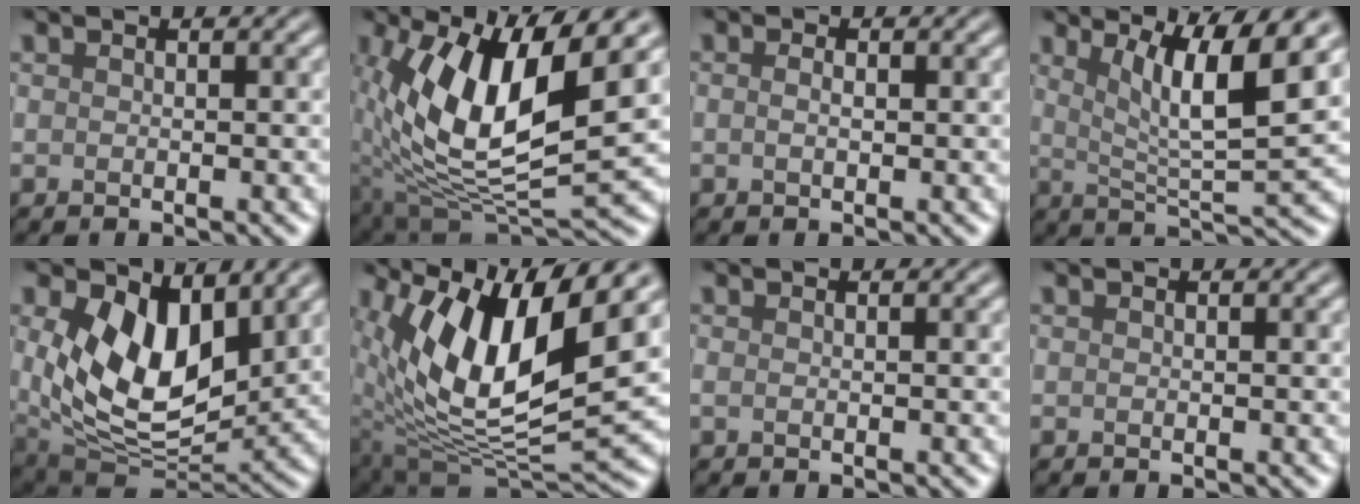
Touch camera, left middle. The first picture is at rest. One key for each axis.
{"total": 12.0, "fx": 2.8, "fy": 4.5, "fz": 10.8, "tx": -0.211, "ty": -0.004, "tz": 0.054}
{"total": 0.6, "fx": 0.2, "fy": 0.3, "fz": 0.5, "tx": -0.007, "ty": -0.005, "tz": -0.001}
{"total": 7.7, "fx": 3.4, "fy": 1.4, "fz": 6.8, "tx": -0.110, "ty": -0.002, "tz": 0.063}
{"total": 9.9, "fx": 2.8, "fy": 5.9, "fz": 7.5, "tx": -0.148, "ty": -0.024, "tz": 0.059}
{"total": 12.8, "fx": 4.7, "fy": 5.0, "fz": 10.9, "tx": -0.200, "ty": 0.003, "tz": 0.087}
{"total": 0.0}
{"total": 0.0}